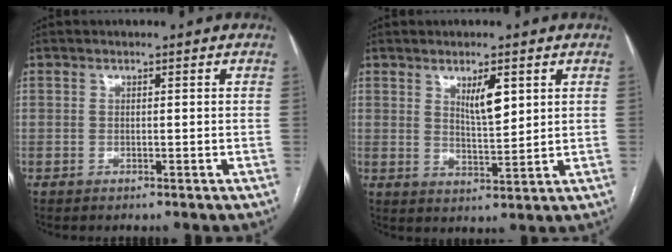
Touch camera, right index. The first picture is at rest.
{"total": 5.0, "force": [2.3, 1.2, 4.2], "torque": [-0.076, -0.007, 0.045]}